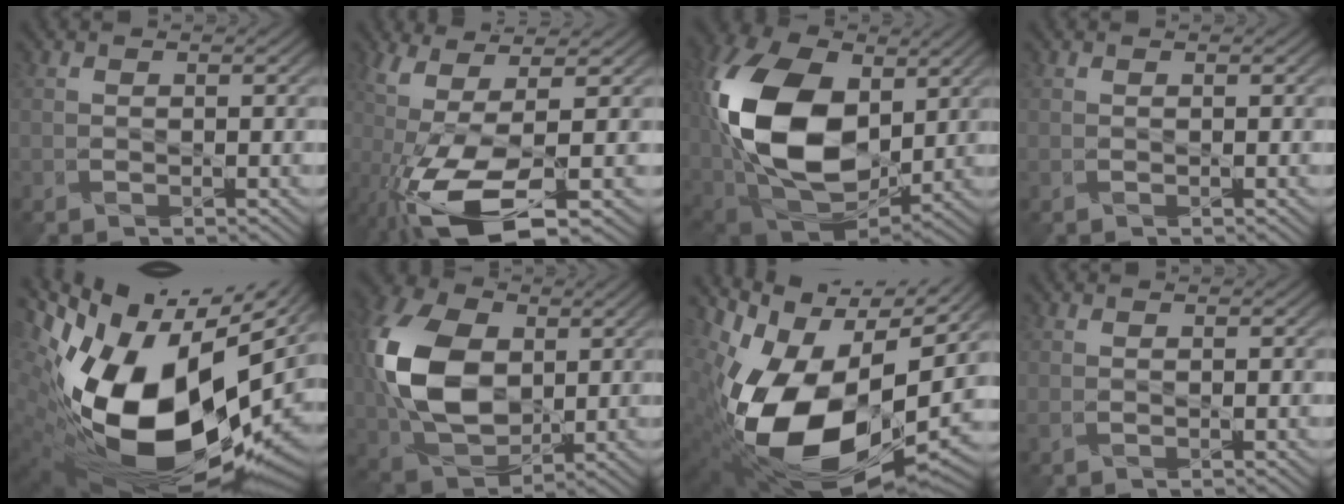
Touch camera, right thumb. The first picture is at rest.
{"total": 11.6, "force": [-4.2, 2.7, 10.4], "torque": [-0.211, -0.001, -0.074]}
{"total": 19.6, "force": [2.6, 13.1, 14.4], "torque": [-0.346, -0.004, 0.050]}
{"total": 0.0}
{"total": 22.1, "force": [0.3, 11.8, 18.6], "torque": [-0.377, -0.063, 0.019]}
{"total": 14.4, "force": [1.8, 9.7, 10.5], "torque": [-0.261, 0.013, 0.034]}
{"total": 18.7, "force": [-0.5, 11.1, 15.0], "torque": [-0.309, -0.041, 0.011]}
{"total": 0.6, "force": [0.2, 0.2, 0.5], "torque": [-0.015, 0.001, 0.003]}